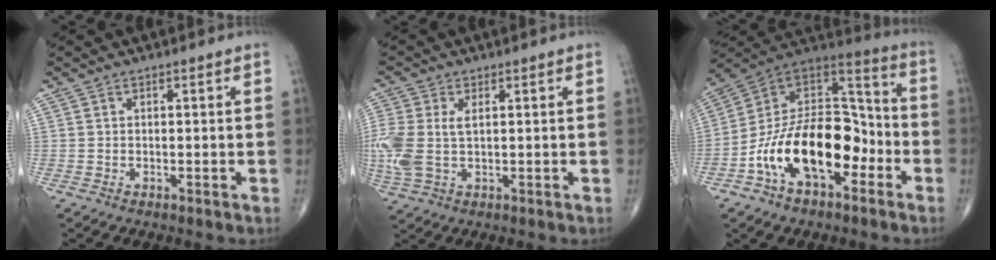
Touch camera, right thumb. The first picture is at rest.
{"total": 10.4, "force": [0.7, 6.1, 8.3], "torque": [-0.233, 0.005, 0.022]}
{"total": 21.8, "force": [-7.0, 11.8, 16.9], "torque": [-0.261, 0.066, -0.122]}